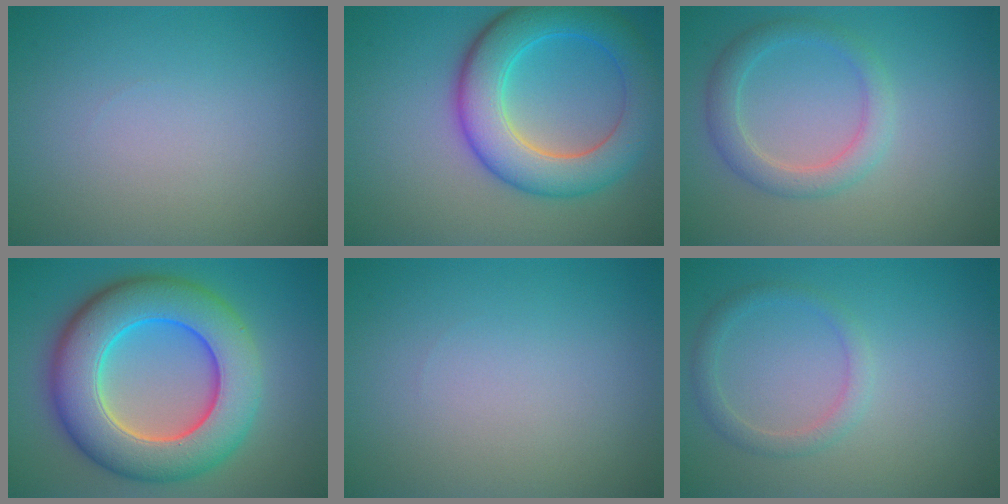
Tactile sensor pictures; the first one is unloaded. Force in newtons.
{"total": 7.9, "press": 7.9, "slide": 0.3}
{"total": 2.8, "press": 2.8, "slide": 0.1}
{"total": 11.4, "press": 11.4, "slide": 0.3}
{"total": 0.0}
{"total": 1.8, "press": 1.8, "slide": 0.0}